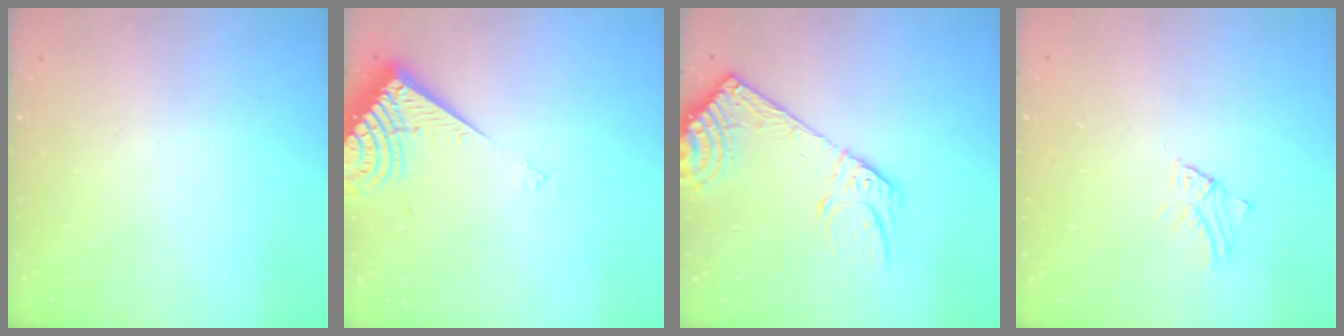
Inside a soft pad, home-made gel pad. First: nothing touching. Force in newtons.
{"total": 9.0, "press": 8.9, "slide": 1.3}
{"total": 13.4, "press": 13.1, "slide": 2.9}
{"total": 1.5, "press": 1.5, "slide": 0.0}